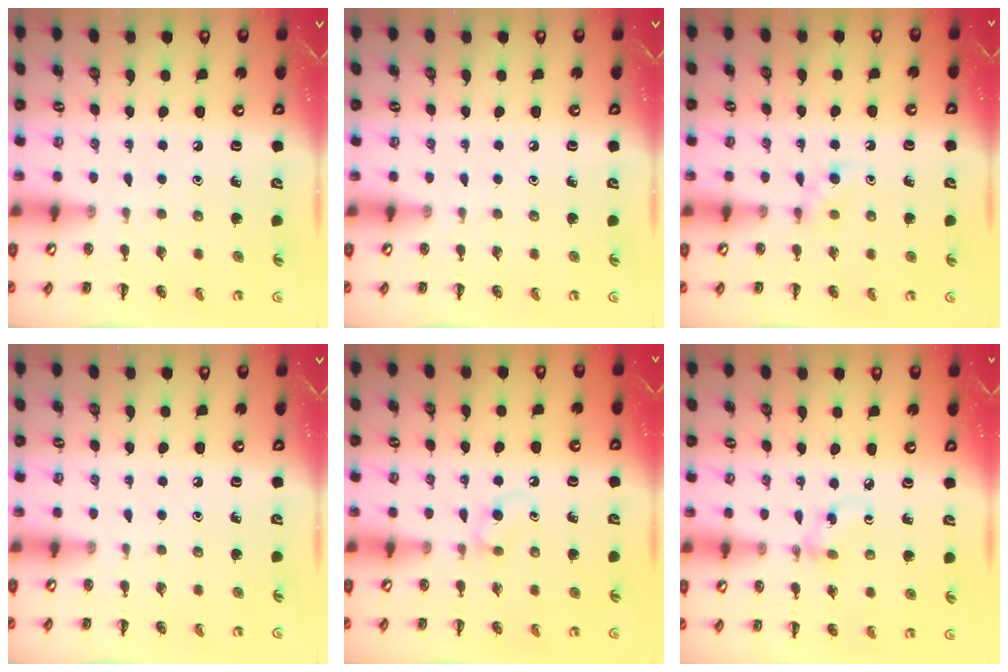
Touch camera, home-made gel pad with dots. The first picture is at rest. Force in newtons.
{"total": 0.0}
{"total": 3.0, "press": 2.7, "slide": 1.2}
{"total": 0.0}
{"total": 3.7, "press": 3.4, "slide": 1.6}
{"total": 2.9, "press": 2.8, "slide": 0.9}